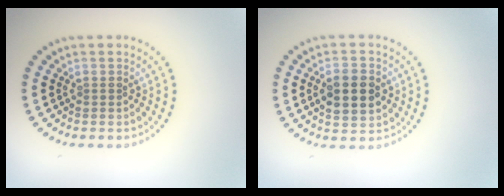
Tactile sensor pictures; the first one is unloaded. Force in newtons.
{"total": 4.4, "press": 4.4, "slide": 0.2}